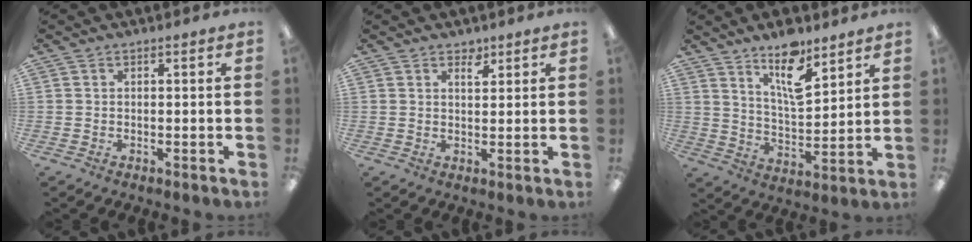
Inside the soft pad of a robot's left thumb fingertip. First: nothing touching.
{"total": 2.7, "force": [2.2, 1.2, 1.0], "torque": [0.000, -0.016, 0.035]}
{"total": 12.6, "force": [8.9, 4.5, 7.7], "torque": [-0.113, -0.054, 0.152]}